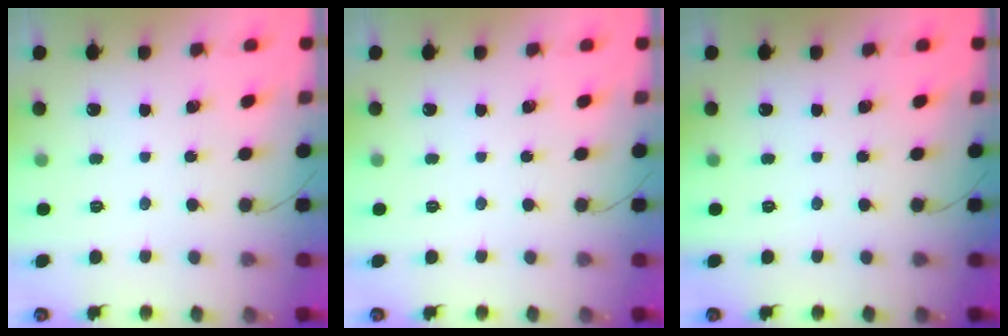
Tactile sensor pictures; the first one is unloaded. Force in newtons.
{"total": 0.0}
{"total": 0.0}